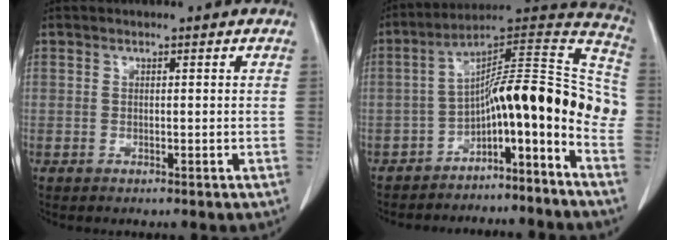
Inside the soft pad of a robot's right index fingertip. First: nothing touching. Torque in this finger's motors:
{"motor_torque": [1.44, -0.70, 0.51, 0.09]}